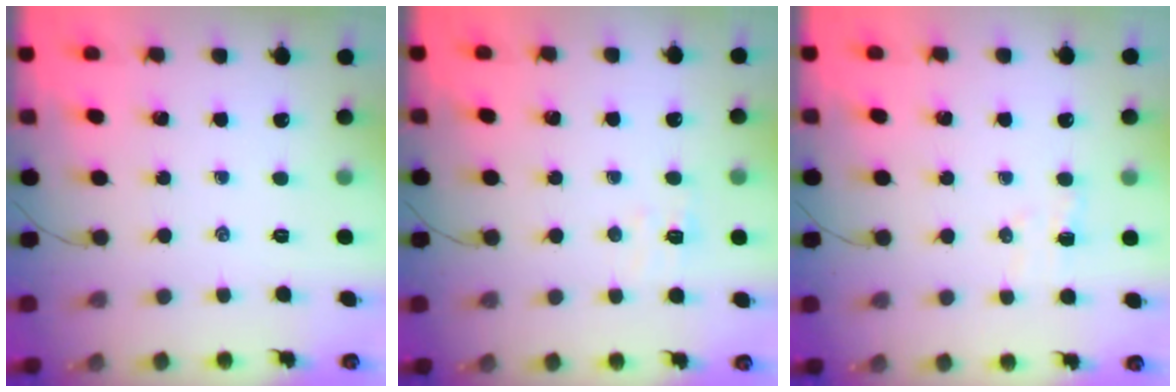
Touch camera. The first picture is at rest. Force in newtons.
{"total": 4.4, "press": 4.3, "slide": 0.9}
{"total": 3.0, "press": 2.9, "slide": 0.7}